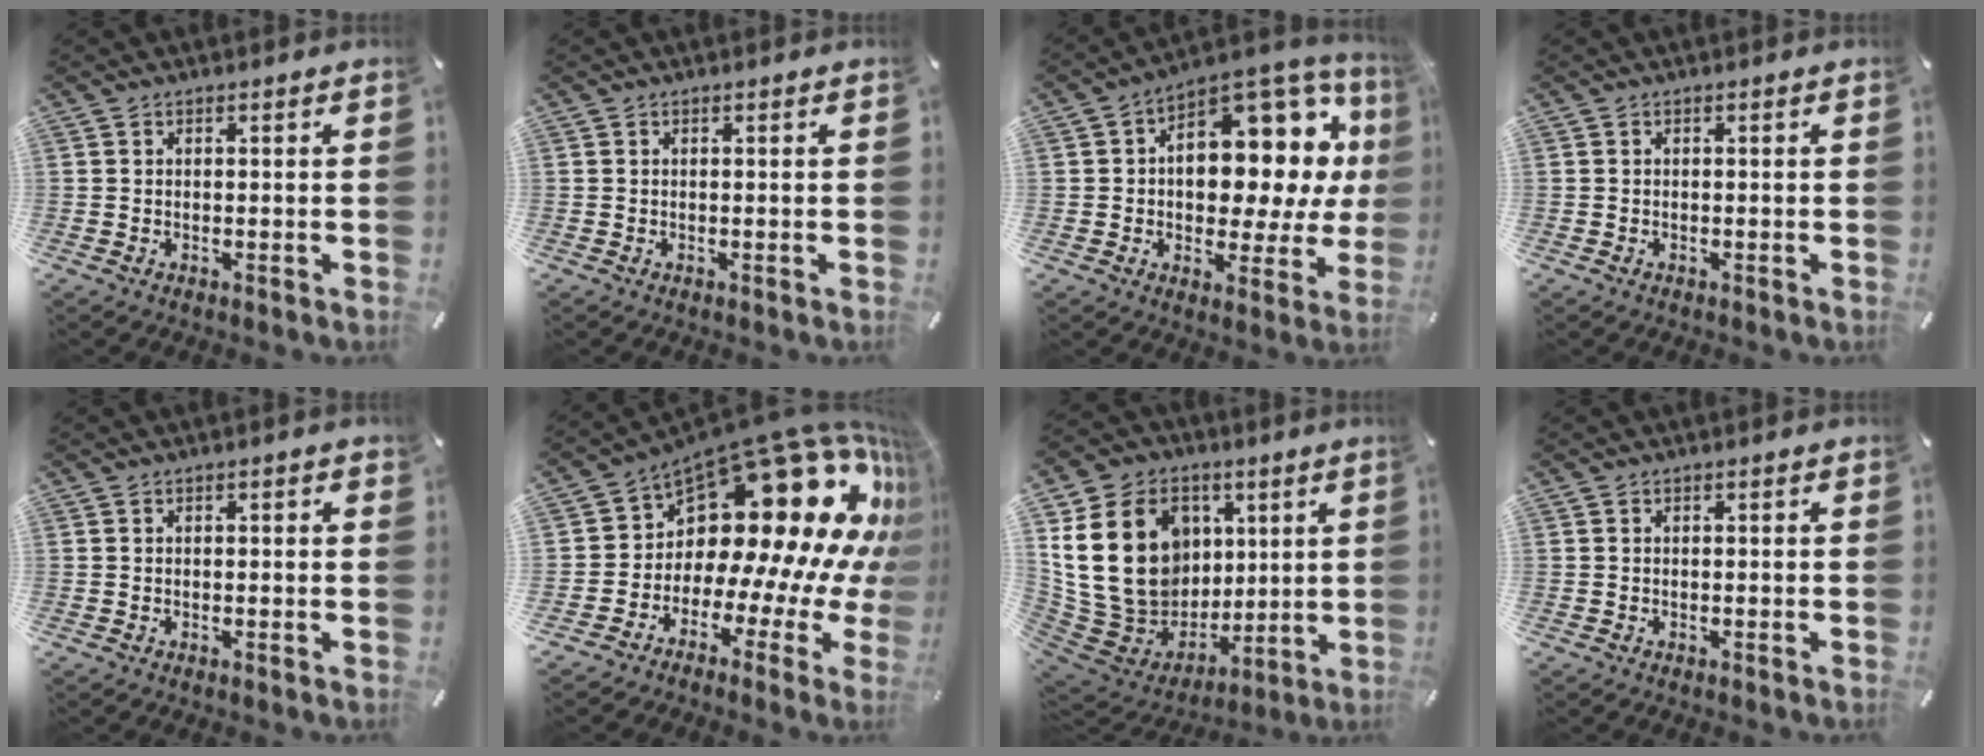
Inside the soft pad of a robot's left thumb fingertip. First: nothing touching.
{"total": 0.0}
{"total": 14.7, "force": [4.1, 9.2, 10.6], "torque": [-0.126, -0.058, 0.064]}
{"total": 0.5, "force": [-0.3, 0.3, 0.3], "torque": [-0.005, 0.000, -0.006]}
{"total": 0.7, "force": [0.1, 0.2, 0.6], "torque": [-0.012, 0.002, 0.001]}
{"total": 24.4, "force": [10.2, 12.2, 18.5], "torque": [-0.265, -0.126, 0.192]}
{"total": 26.1, "force": [6.0, 20.6, 14.9], "torque": [-0.279, -0.028, 0.134]}
{"total": 0.0}